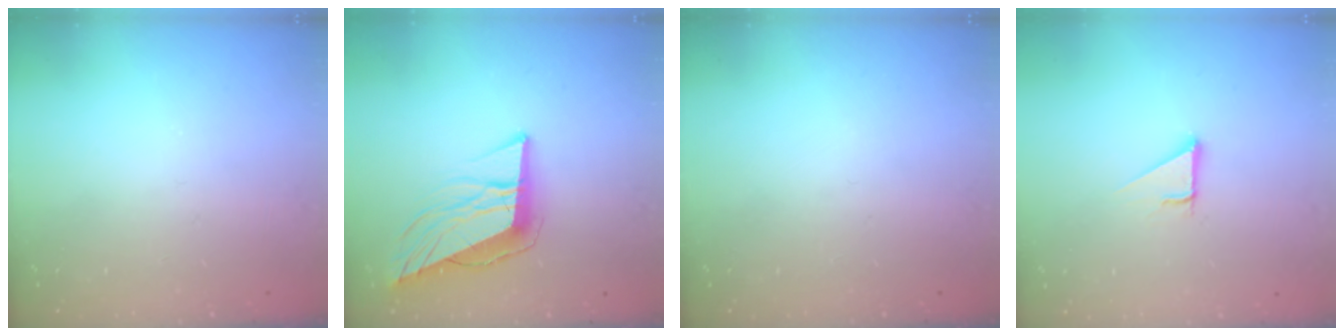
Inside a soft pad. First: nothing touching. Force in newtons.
{"total": 12.4, "press": 11.9, "slide": 3.6}
{"total": 0.0}
{"total": 2.9, "press": 2.9, "slide": 0.1}